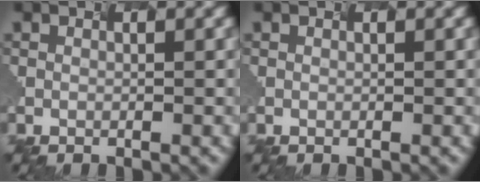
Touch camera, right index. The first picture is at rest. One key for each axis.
{"total": 0.0}